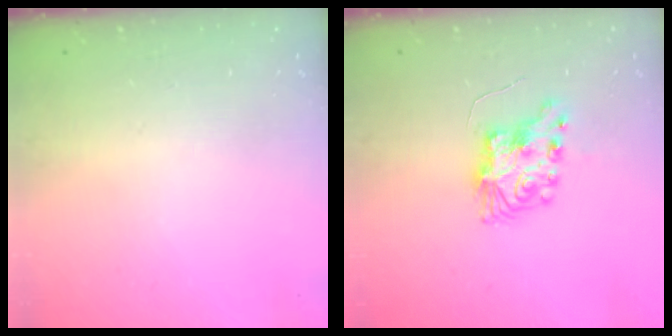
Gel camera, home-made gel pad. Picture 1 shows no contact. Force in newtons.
{"total": 8.4, "press": 8.4, "slide": 0.2}